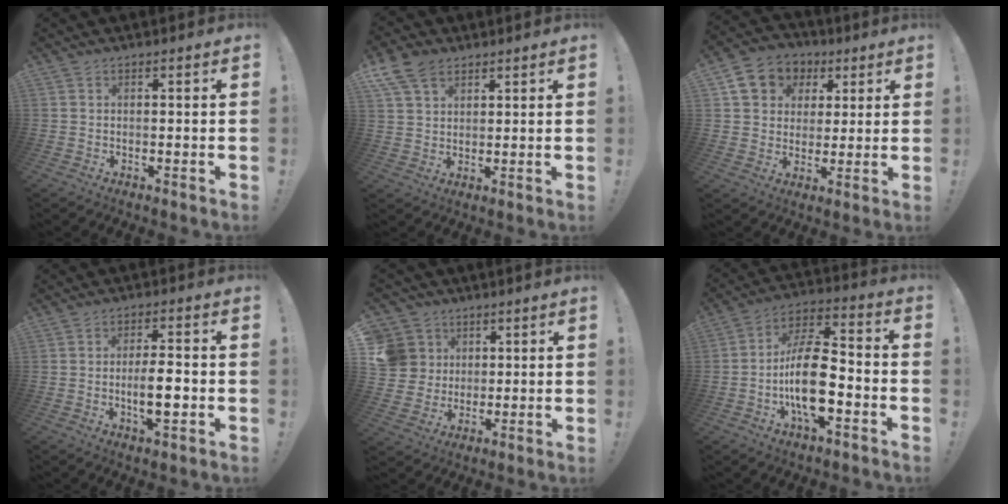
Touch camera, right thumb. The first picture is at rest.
{"total": 8.9, "force": [5.3, 5.7, 4.3], "torque": [-0.082, -0.014, 0.107]}
{"total": 10.6, "force": [4.0, 9.1, 3.8], "torque": [-0.052, -0.017, 0.082]}
{"total": 7.9, "force": [-2.0, 1.9, 7.4], "torque": [-0.122, -0.002, -0.038]}
{"total": 11.4, "force": [3.1, 10.4, 3.5], "torque": [-0.055, -0.009, 0.066]}
{"total": 17.5, "force": [-5.1, 7.8, 14.8], "torque": [-0.280, 0.027, -0.081]}